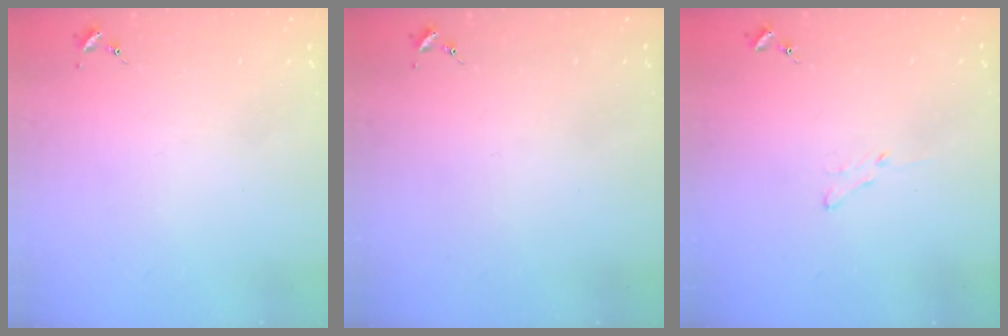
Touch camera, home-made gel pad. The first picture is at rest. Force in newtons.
{"total": 0.0}
{"total": 3.6, "press": 3.6, "slide": 0.4}